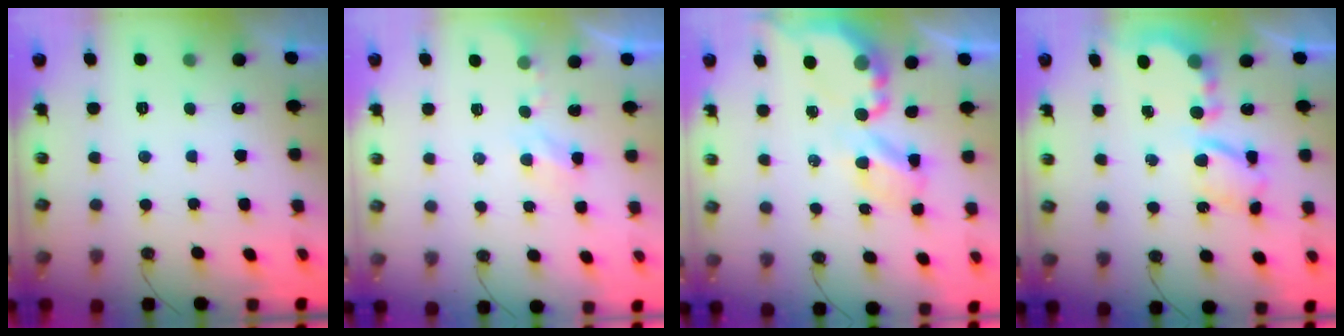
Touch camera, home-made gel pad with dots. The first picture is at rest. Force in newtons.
{"total": 2.2, "press": 2.1, "slide": 0.4}
{"total": 6.3, "press": 6.2, "slide": 0.4}
{"total": 7.6, "press": 7.6, "slide": 0.3}